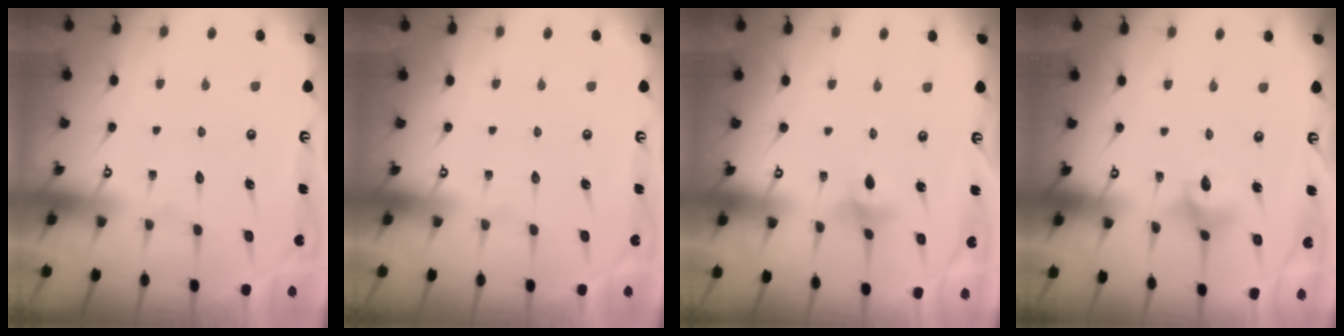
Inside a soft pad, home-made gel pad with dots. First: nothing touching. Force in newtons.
{"total": 0.0}
{"total": 3.6, "press": 3.6, "slide": 0.5}
{"total": 4.2, "press": 4.2, "slide": 0.4}